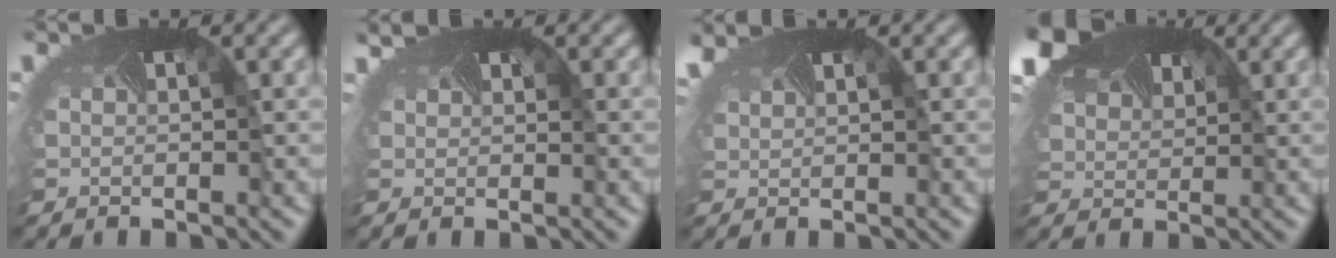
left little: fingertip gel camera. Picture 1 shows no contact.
{"total": 1.0, "force": [0.9, -0.2, -0.4], "torque": [-0.014, -0.009, 0.014]}
{"total": 2.8, "force": [2.0, 1.0, 1.7], "torque": [-0.062, 0.003, 0.043]}
{"total": 8.7, "force": [5.7, 4.9, 4.4], "torque": [-0.120, 0.021, 0.103]}